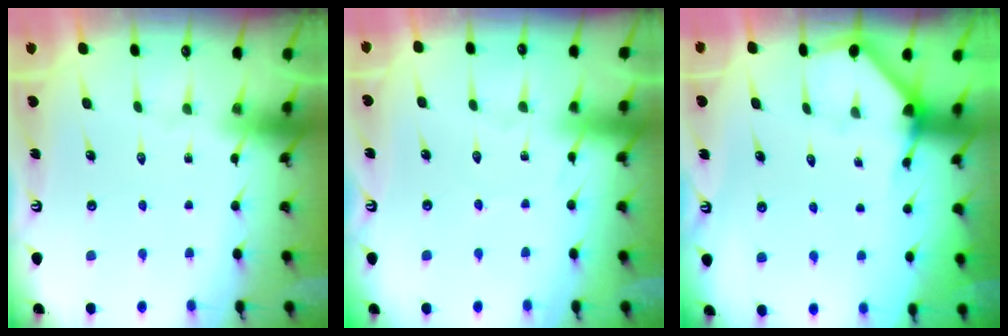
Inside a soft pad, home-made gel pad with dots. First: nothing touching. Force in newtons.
{"total": 1.9, "press": 1.9, "slide": 0.2}
{"total": 2.3, "press": 2.3, "slide": 0.2}